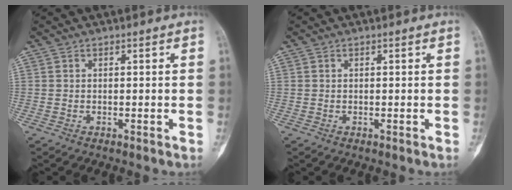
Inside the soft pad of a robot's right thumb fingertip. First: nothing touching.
{"total": 0.0}